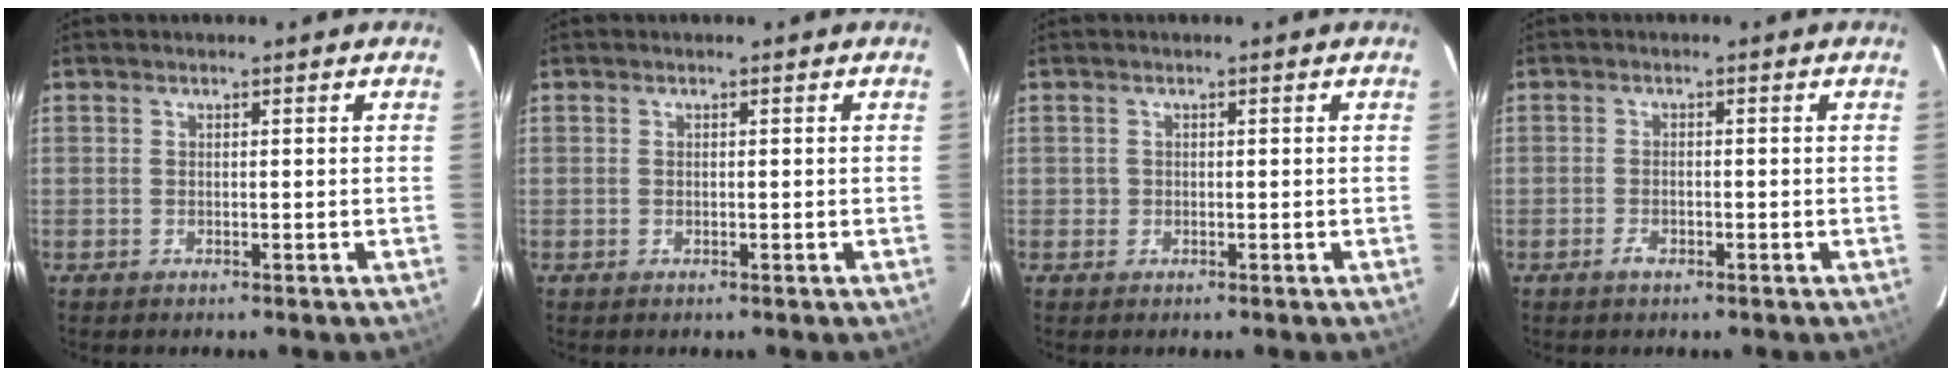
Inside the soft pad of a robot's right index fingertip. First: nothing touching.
{"total": 0.0}
{"total": 0.9, "force": [-0.1, 0.9, 0.0], "torque": [0.003, 0.001, -0.001]}
{"total": 2.0, "force": [-1.2, 1.1, 1.2], "torque": [-0.025, 0.000, -0.022]}